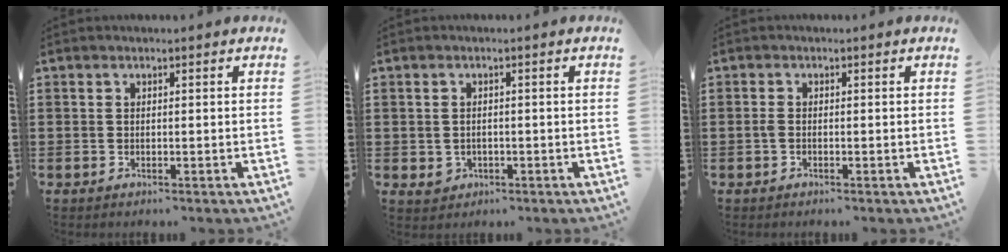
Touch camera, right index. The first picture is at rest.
{"total": 1.9, "force": [-0.2, 1.7, 0.9], "torque": [-0.023, 0.004, -0.007]}
{"total": 0.9, "force": [-0.2, 0.4, 0.8], "torque": [-0.023, -0.002, -0.008]}